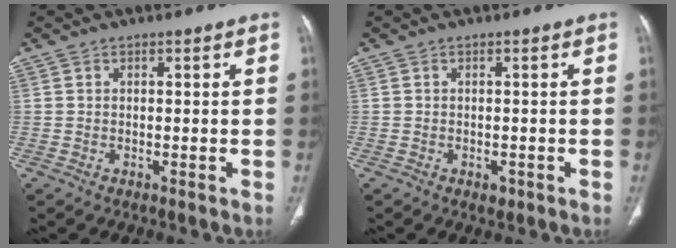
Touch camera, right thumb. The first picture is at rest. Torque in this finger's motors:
{"motor_torque": [1.69, 0.35, 0.43, -0.28, -0.05]}